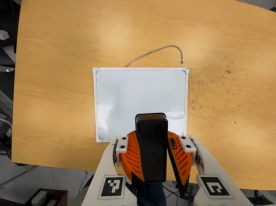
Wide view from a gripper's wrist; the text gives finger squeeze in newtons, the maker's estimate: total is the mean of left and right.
{"total": 11.0, "left": 10.8, "right": 11.2}